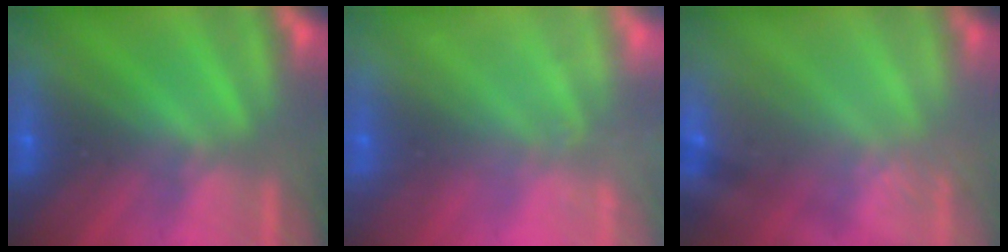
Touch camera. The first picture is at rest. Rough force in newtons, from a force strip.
{"total": 2.4}
{"total": 2.9}